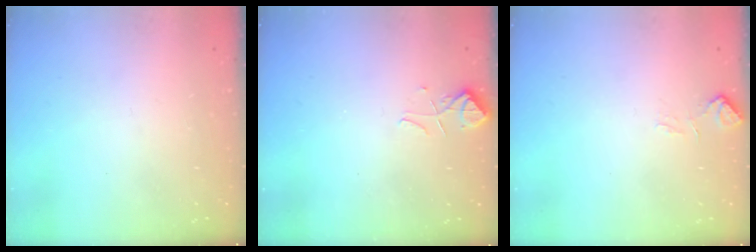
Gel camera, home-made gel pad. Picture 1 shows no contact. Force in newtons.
{"total": 3.0, "press": 3.0, "slide": 0.5}
{"total": 2.3, "press": 2.2, "slide": 0.6}